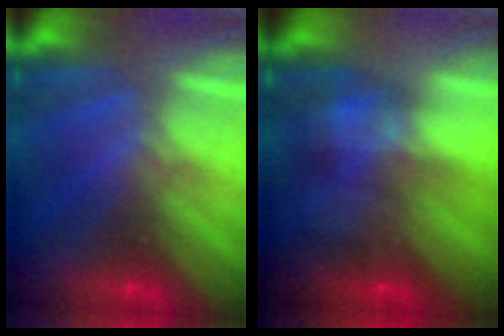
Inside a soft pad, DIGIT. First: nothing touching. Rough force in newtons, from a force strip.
{"total": 5.0}